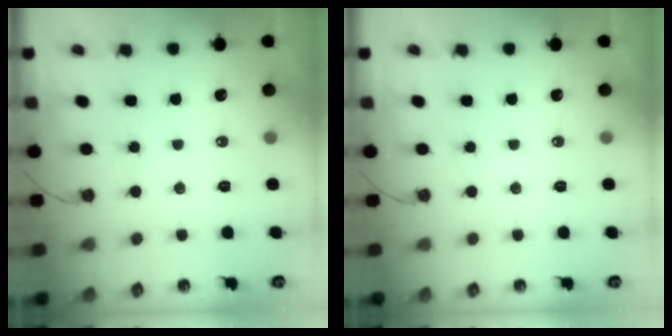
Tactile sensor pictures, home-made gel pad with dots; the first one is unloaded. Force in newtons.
{"total": 0.0}